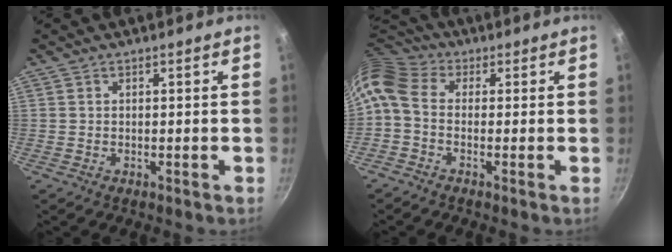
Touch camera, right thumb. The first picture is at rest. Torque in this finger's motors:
{"motor_torque": [0.06, 0.75, 1.17, -0.44, 0.50]}